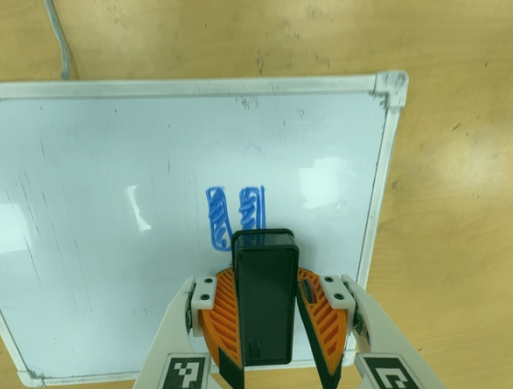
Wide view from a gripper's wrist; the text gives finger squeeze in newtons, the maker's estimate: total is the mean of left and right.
{"total": 10.5, "left": 11.7, "right": 9.3}